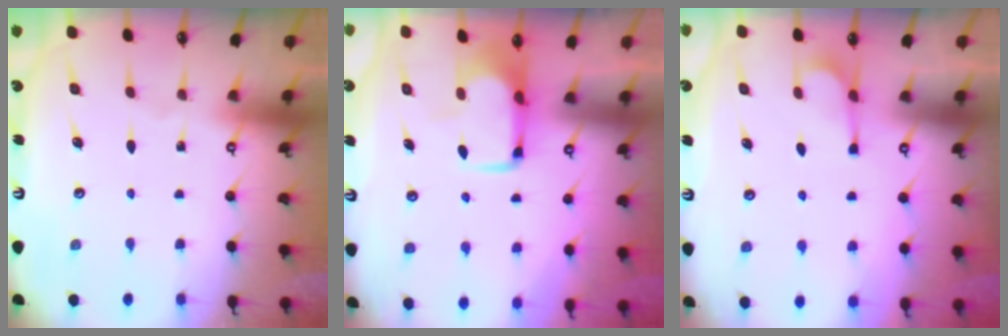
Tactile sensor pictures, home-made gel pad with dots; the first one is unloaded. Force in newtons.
{"total": 1.9, "press": 1.9, "slide": 0.5}
{"total": 2.4, "press": 2.2, "slide": 1.0}